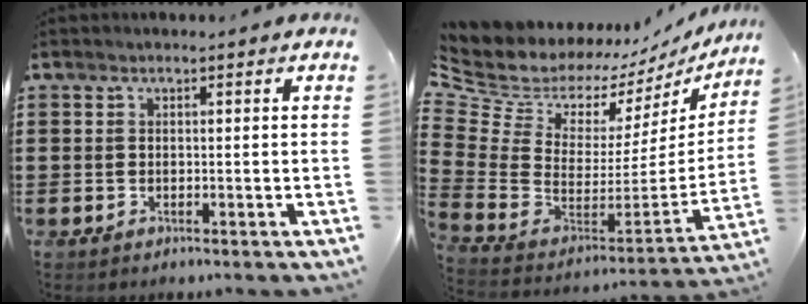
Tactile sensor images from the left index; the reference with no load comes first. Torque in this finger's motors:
{"motor_torque": [2.14, 0.00, -0.70, -0.21]}